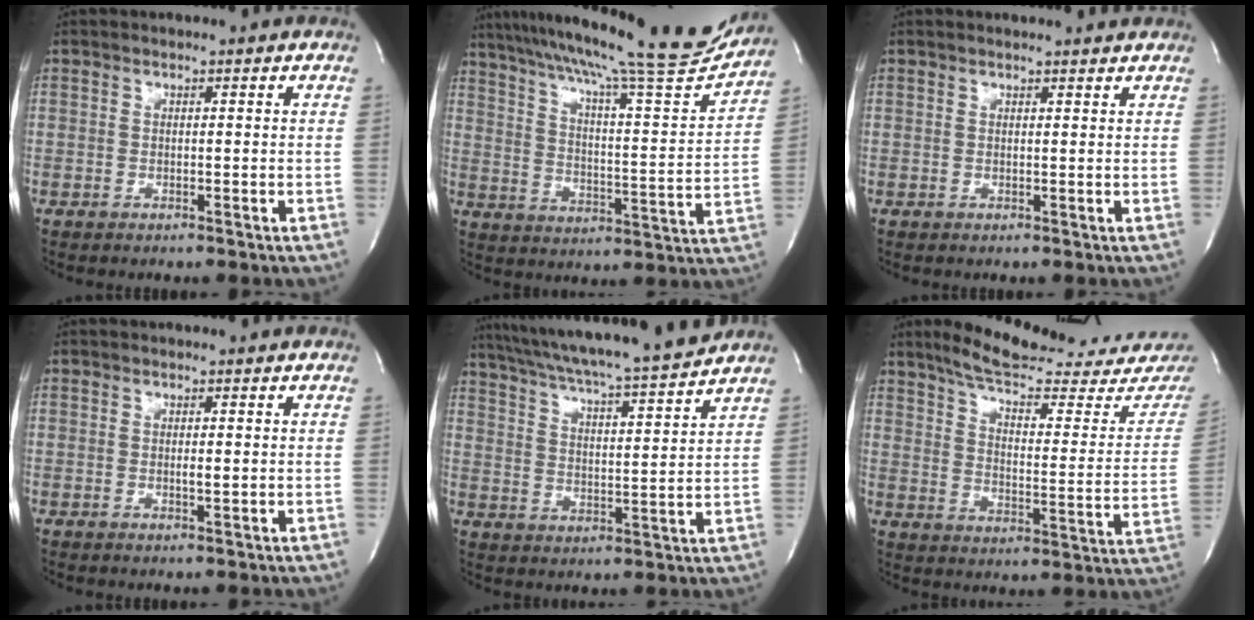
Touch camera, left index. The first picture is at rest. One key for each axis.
{"total": 24.4, "fx": 21.1, "fy": 0.5, "fz": 12.2, "tx": -0.202, "ty": -0.040, "tz": 0.292}
{"total": 2.3, "fx": 2.2, "fy": 0.0, "fz": 0.5, "tx": -0.012, "ty": 0.000, "tz": 0.020}
{"total": 1.0, "fx": -0.7, "fy": 0.0, "fz": 0.7, "tx": -0.016, "ty": -0.007, "tz": -0.012}
{"total": 17.8, "fx": 15.9, "fy": -0.6, "fz": 7.9, "tx": -0.140, "ty": -0.015, "tz": 0.240}
{"total": 20.7, "fx": 19.0, "fy": 1.5, "fz": 8.0, "tx": -0.108, "ty": -0.078, "tz": 0.245}